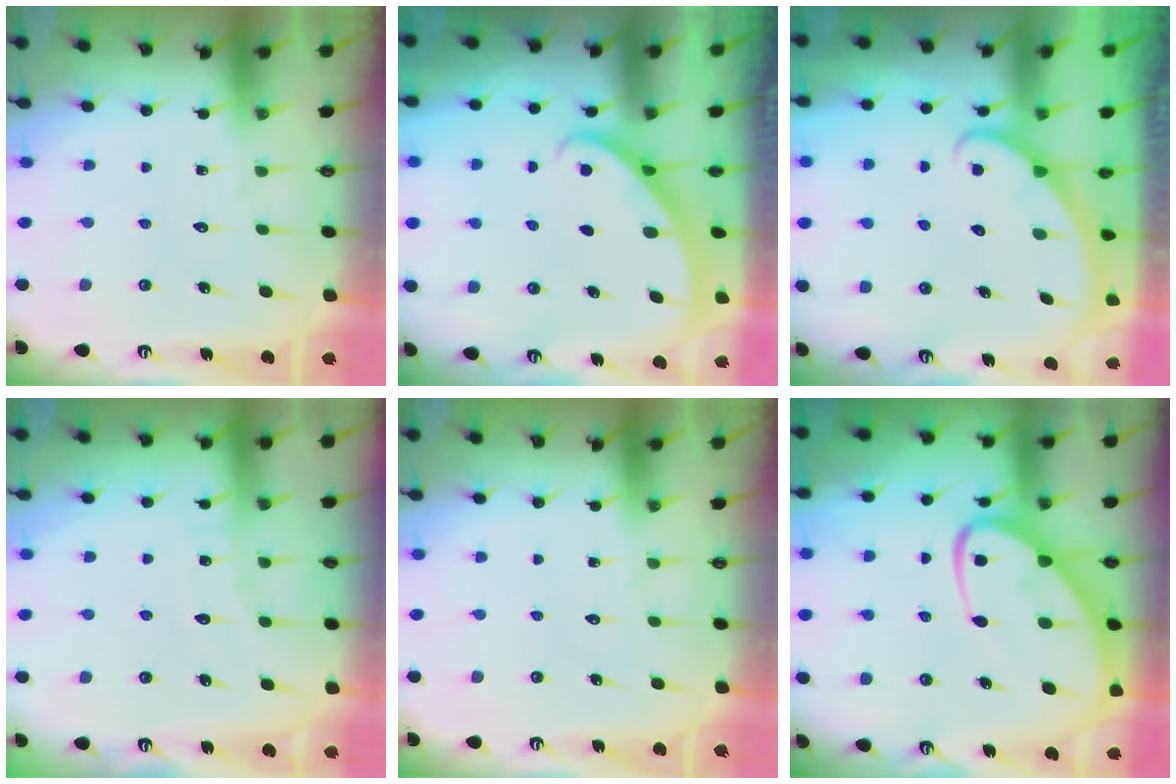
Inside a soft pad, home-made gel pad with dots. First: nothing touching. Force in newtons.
{"total": 2.2, "press": 2.2, "slide": 0.1}
{"total": 2.1, "press": 2.1, "slide": 0.0}
{"total": 3.8, "press": 3.7, "slide": 0.5}
{"total": 0.0}
{"total": 12.5, "press": 12.4, "slide": 1.2}